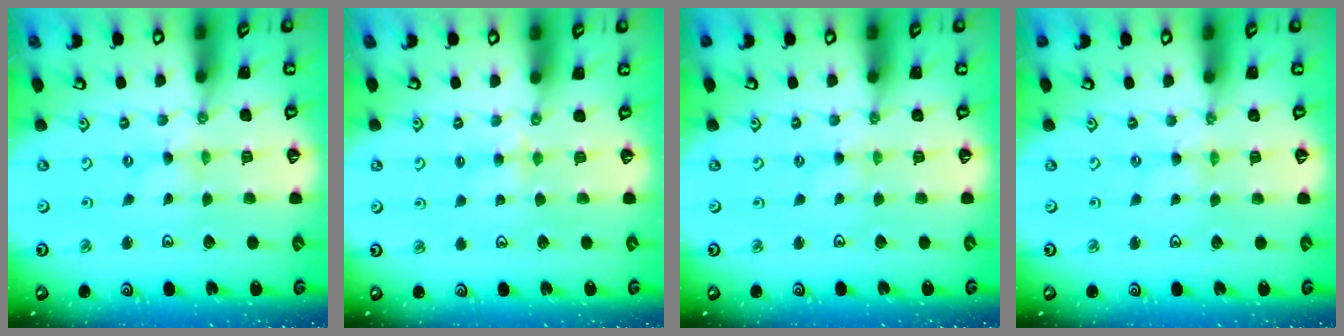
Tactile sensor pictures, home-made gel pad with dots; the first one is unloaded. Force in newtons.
{"total": 2.6, "press": 2.5, "slide": 0.4}
{"total": 1.1, "press": 1.1, "slide": 0.3}
{"total": 1.2, "press": 1.2, "slide": 0.3}